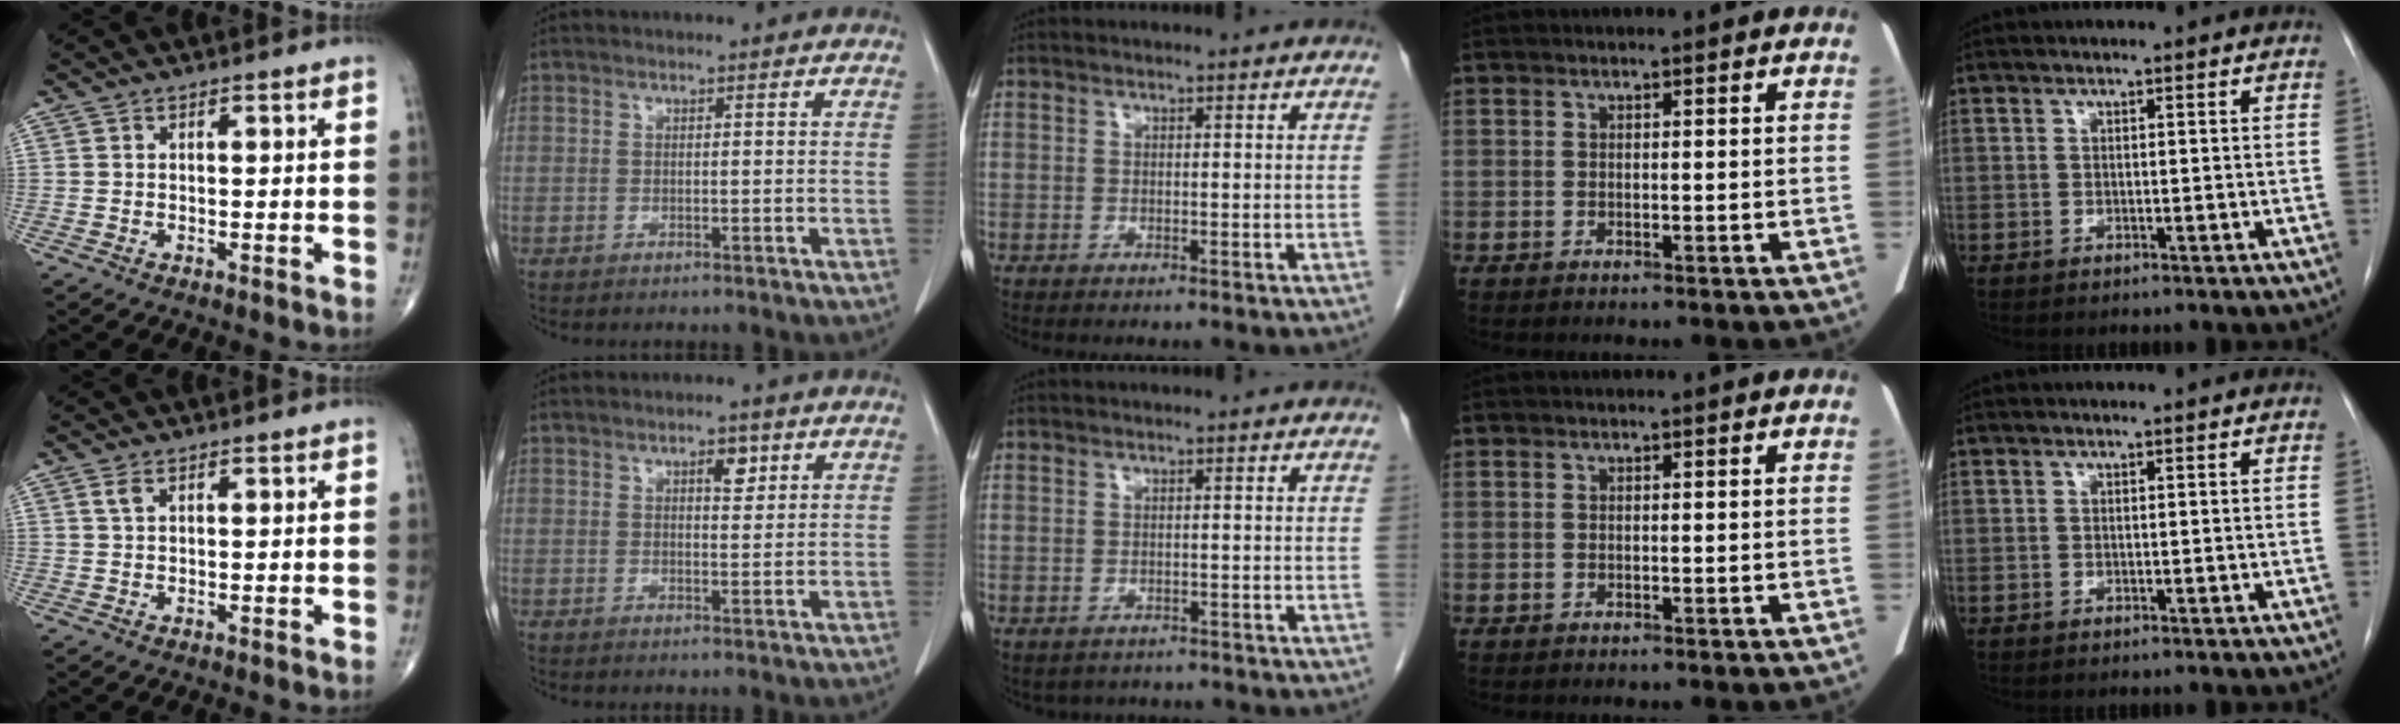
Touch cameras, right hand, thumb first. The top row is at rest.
{"thumb": {"total": 1.5, "force": [0.8, 0.7, 1.1], "torque": [-0.026, 0.007, 0.018]}, "index": {"total": 2.8, "force": [1.4, 1.2, 2.1], "torque": [-0.033, -0.002, 0.022]}, "middle": {"total": 3.3, "force": [-2.8, 1.7, 0.4], "torque": [-0.004, 0.004, -0.034]}}